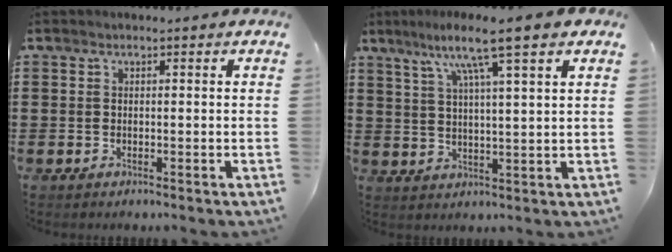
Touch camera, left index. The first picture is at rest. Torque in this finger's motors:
{"motor_torque": [1.20, -0.24, 0.94, 0.21]}